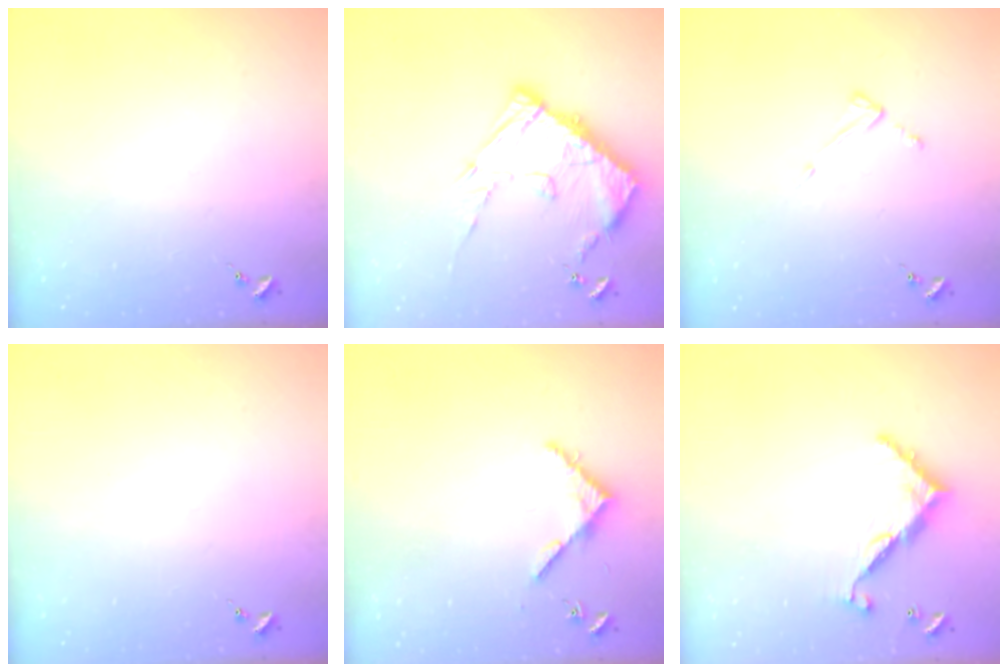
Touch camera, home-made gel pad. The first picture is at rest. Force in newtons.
{"total": 14.4, "press": 14.3, "slide": 1.4}
{"total": 3.9, "press": 3.9, "slide": 0.3}
{"total": 0.0}
{"total": 3.7, "press": 3.7, "slide": 0.3}
{"total": 8.9, "press": 8.9, "slide": 0.6}